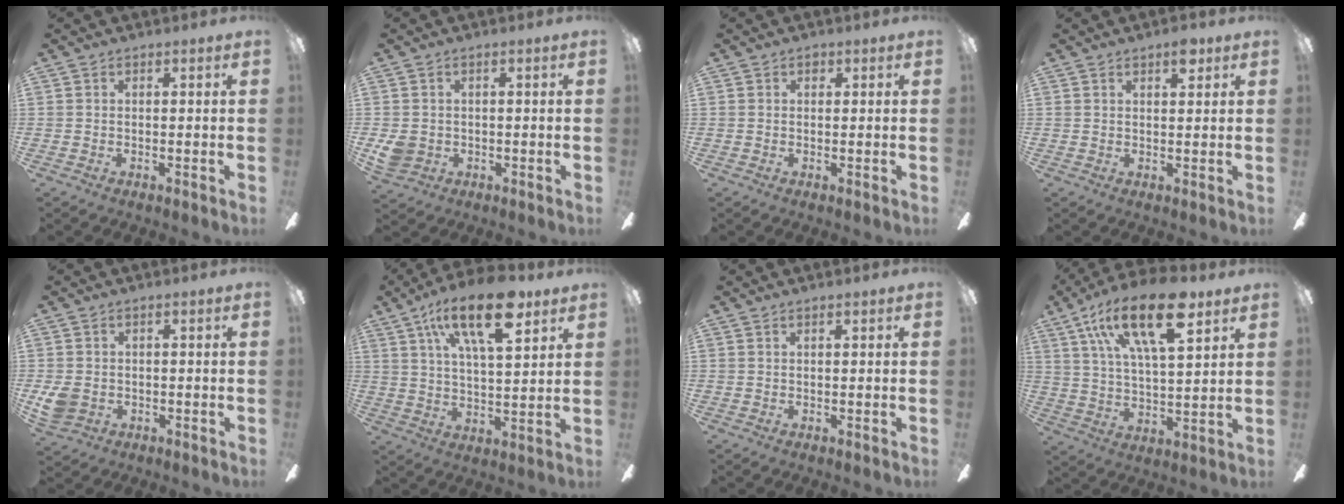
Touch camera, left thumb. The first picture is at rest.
{"total": 3.8, "force": [-0.4, 3.4, 1.8], "torque": [-0.038, -0.001, -0.008]}
{"total": 0.9, "force": [0.5, 0.7, 0.4], "torque": [-0.009, 0.003, 0.008]}
{"total": 3.4, "force": [2.4, 1.1, 2.1], "torque": [-0.022, -0.007, 0.038]}
{"total": 4.6, "force": [-0.8, 3.7, 2.6], "torque": [-0.063, 0.004, -0.015]}
{"total": 19.1, "force": [10.9, 7.4, 13.8], "torque": [-0.228, -0.035, 0.178]}
{"total": 0.7, "force": [0.5, 0.1, 0.4], "torque": [-0.008, 0.002, 0.009]}
{"total": 21.5, "force": [12.0, 8.3, 15.7], "torque": [-0.285, -0.044, 0.195]}